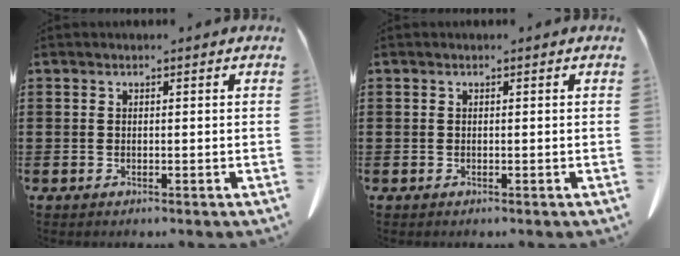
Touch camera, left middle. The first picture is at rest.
{"total": 0.0}